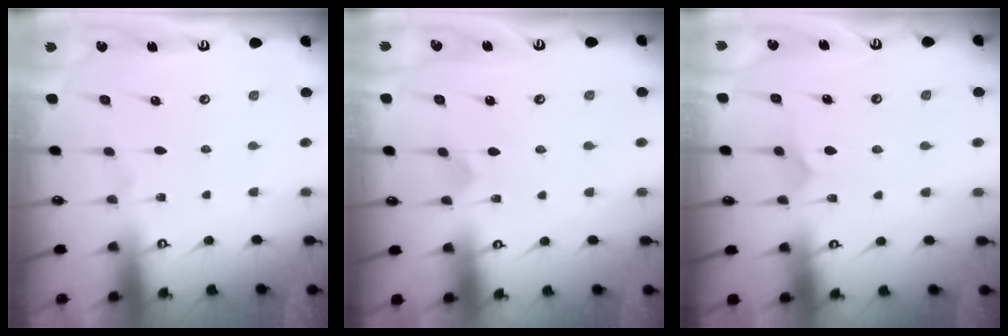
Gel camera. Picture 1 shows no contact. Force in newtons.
{"total": 2.2, "press": 2.2, "slide": 0.2}
{"total": 5.8, "press": 5.8, "slide": 0.1}